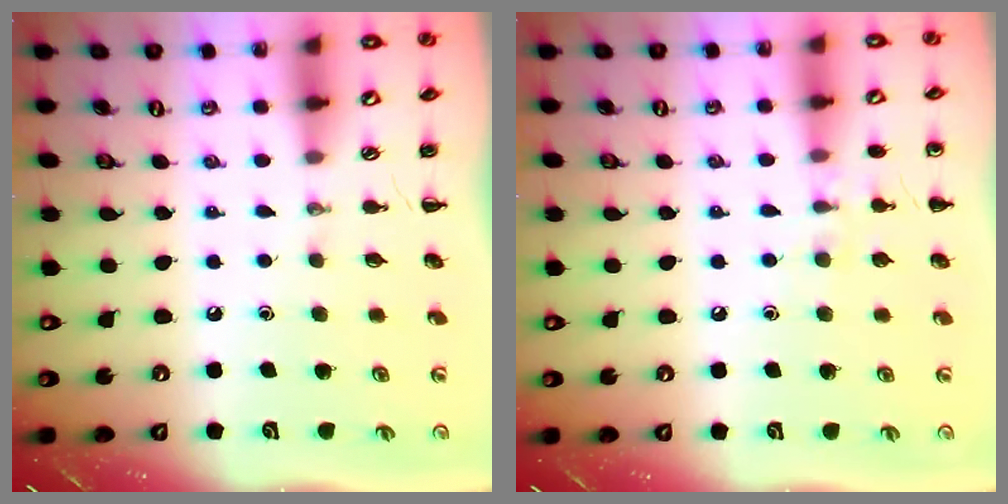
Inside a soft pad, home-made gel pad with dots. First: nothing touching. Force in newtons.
{"total": 6.5, "press": 6.3, "slide": 1.8}